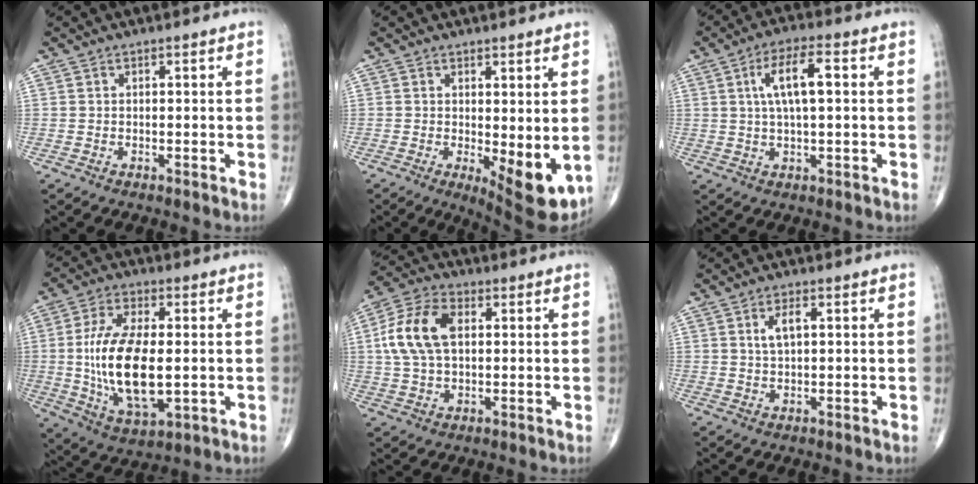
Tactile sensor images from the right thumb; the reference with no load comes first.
{"total": 9.5, "force": [-1.1, 3.5, 8.8], "torque": [-0.110, -0.024, -0.004]}
{"total": 8.4, "force": [1.7, 2.6, 7.8], "torque": [-0.144, 0.013, 0.029]}
{"total": 17.5, "force": [-0.6, 8.2, 15.4], "torque": [-0.293, -0.010, -0.002]}
{"total": 12.1, "force": [2.0, 7.2, 9.5], "torque": [-0.193, 0.018, 0.033]}
{"total": 3.5, "force": [1.0, 1.5, 3.0], "torque": [-0.058, 0.002, 0.018]}